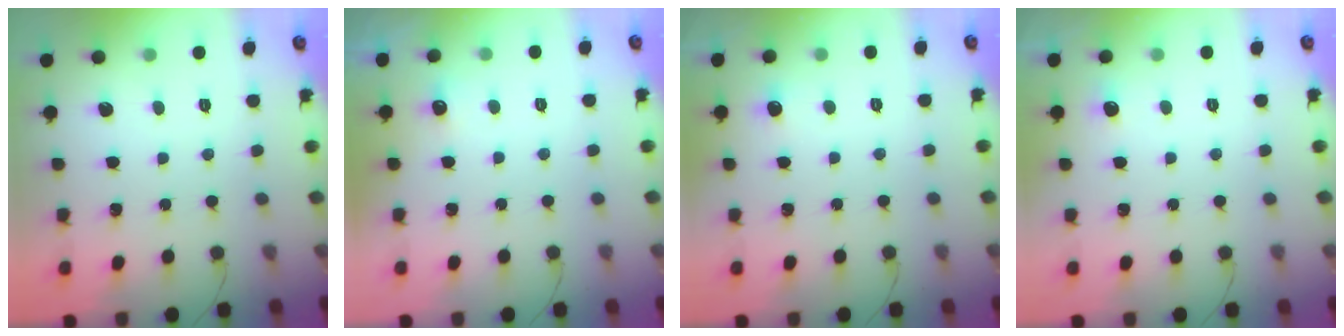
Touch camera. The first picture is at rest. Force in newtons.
{"total": 9.3, "press": 3.6, "slide": 8.6}
{"total": 3.0, "press": 2.8, "slide": 1.2}
{"total": 3.2, "press": 2.9, "slide": 1.5}